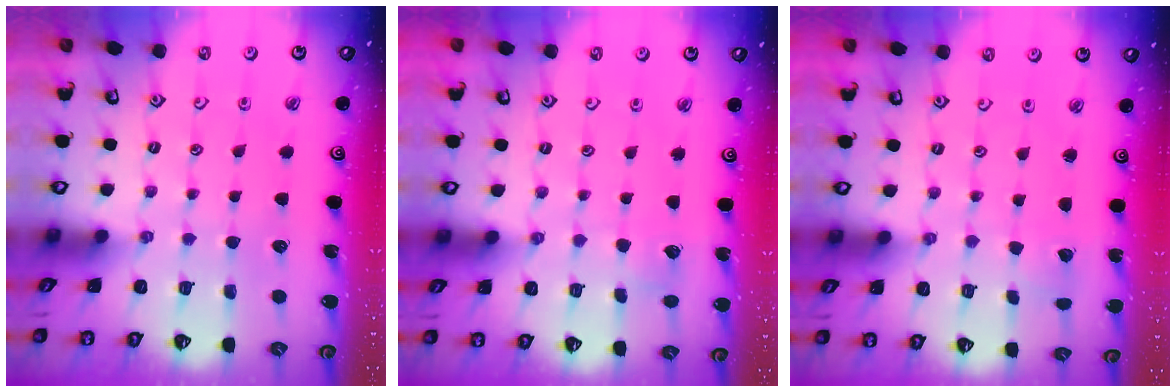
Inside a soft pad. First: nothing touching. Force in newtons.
{"total": 2.9, "press": 2.9, "slide": 0.2}
{"total": 2.6, "press": 2.6, "slide": 0.2}